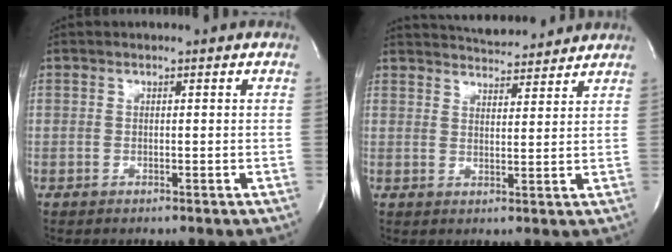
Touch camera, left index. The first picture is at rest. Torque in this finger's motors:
{"motor_torque": [-0.40, -0.18, 0.07, 0.06]}